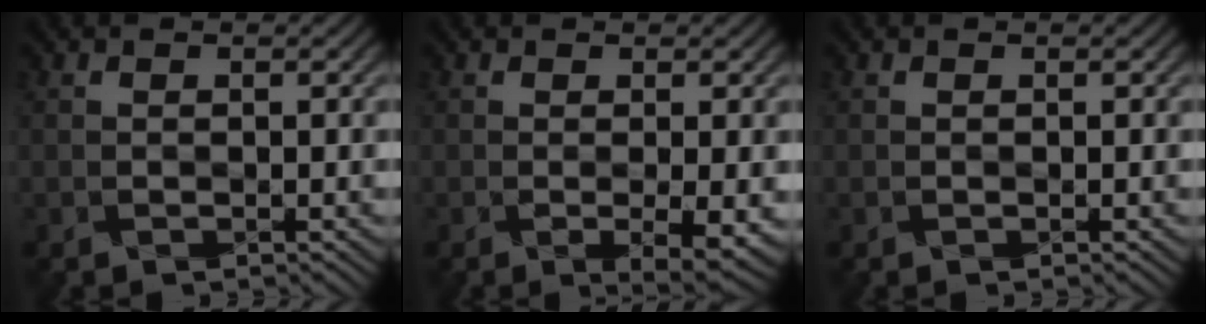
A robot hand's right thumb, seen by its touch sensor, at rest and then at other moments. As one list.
[{"total": 3.6, "force": [-0.7, 0.8, 3.4], "torque": [-0.059, -0.009, -0.001]}, {"total": 0.0}]